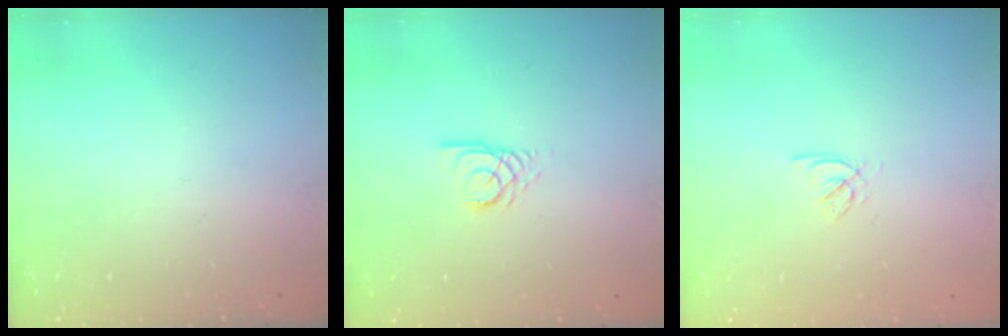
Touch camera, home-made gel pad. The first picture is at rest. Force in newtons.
{"total": 2.7, "press": 2.7, "slide": 0.2}
{"total": 2.3, "press": 2.2, "slide": 0.3}